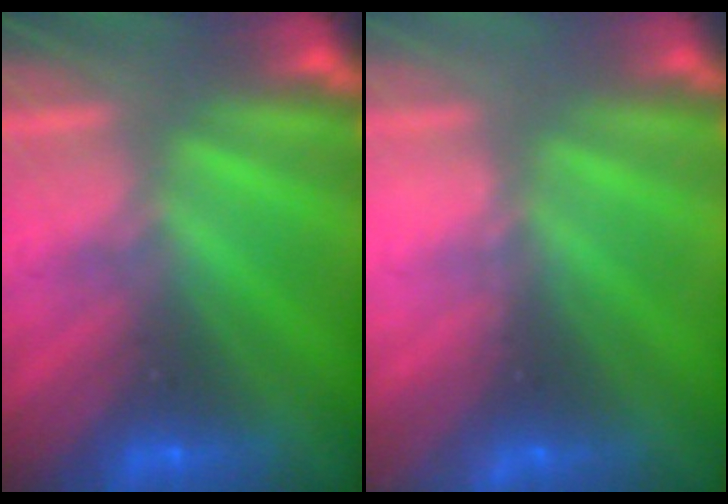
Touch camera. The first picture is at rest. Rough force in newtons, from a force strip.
{"total": 2.4}